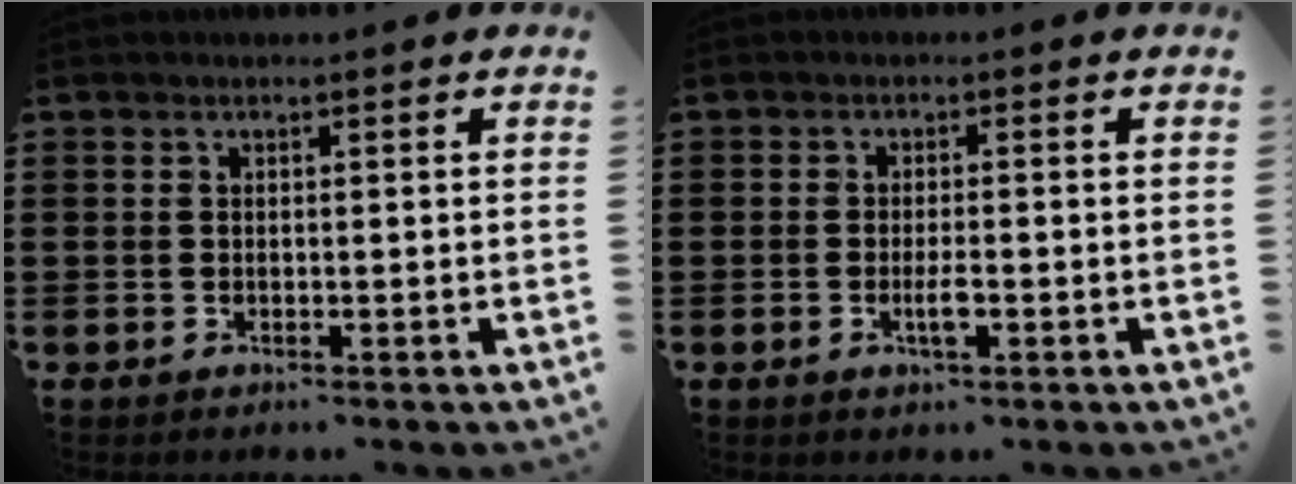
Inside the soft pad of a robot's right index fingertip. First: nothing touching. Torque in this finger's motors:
{"motor_torque": [0.13, 0.35, 0.25, 0.06]}